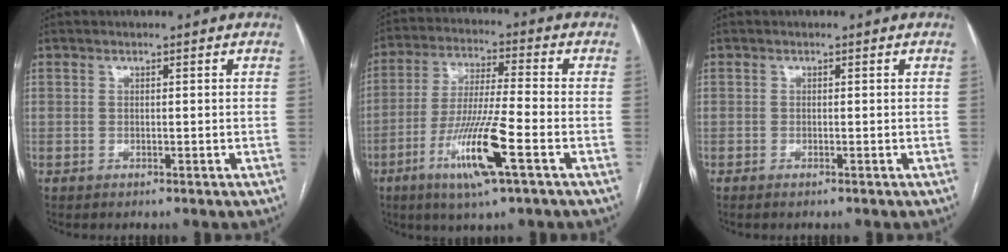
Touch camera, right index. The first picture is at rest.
{"total": 12.5, "force": [-5.3, 0.2, 11.3], "torque": [-0.224, -0.019, -0.099]}
{"total": 0.5, "force": [-0.4, -0.1, 0.3], "torque": [-0.007, -0.001, -0.009]}